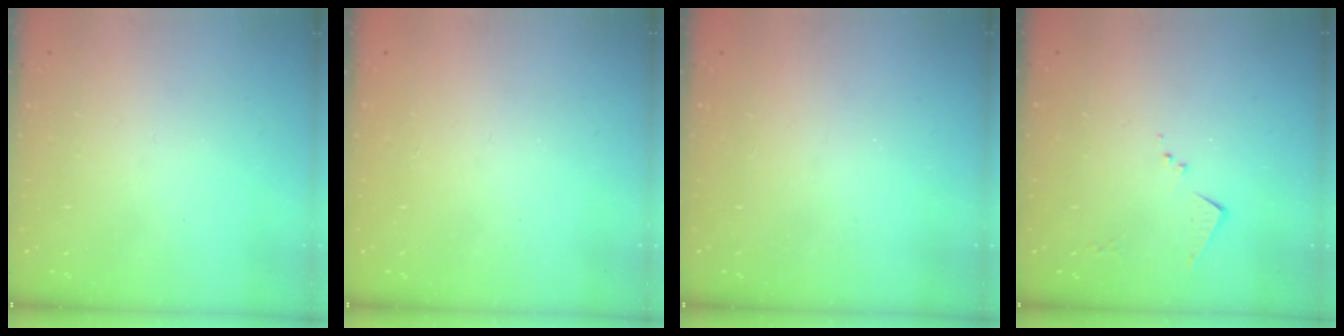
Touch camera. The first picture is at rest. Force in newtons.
{"total": 1.5, "press": 1.2, "slide": 0.9}
{"total": 4.3, "press": 4.3, "slide": 0.6}
{"total": 4.3, "press": 4.3, "slide": 0.4}